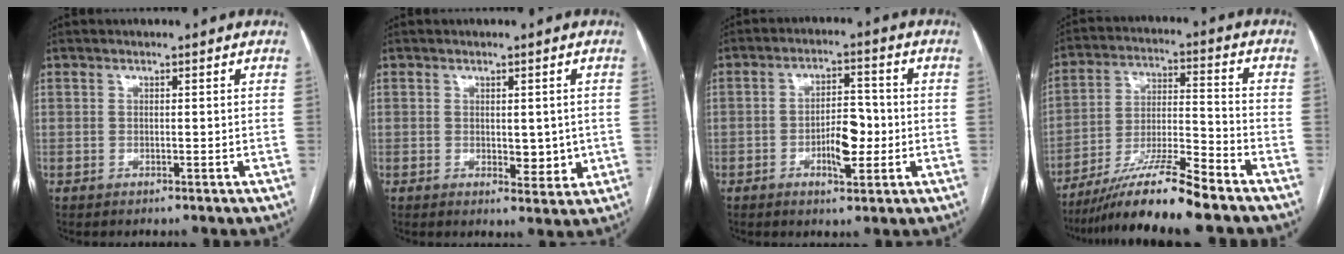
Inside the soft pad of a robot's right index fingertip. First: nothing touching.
{"total": 4.2, "force": [-0.2, 2.2, 3.6], "torque": [-0.043, -0.006, 0.006]}
{"total": 6.6, "force": [-1.6, 2.6, 5.8], "torque": [-0.098, 0.008, -0.022]}
{"total": 12.8, "force": [-10.3, -0.4, 7.6], "torque": [-0.135, -0.012, -0.185]}